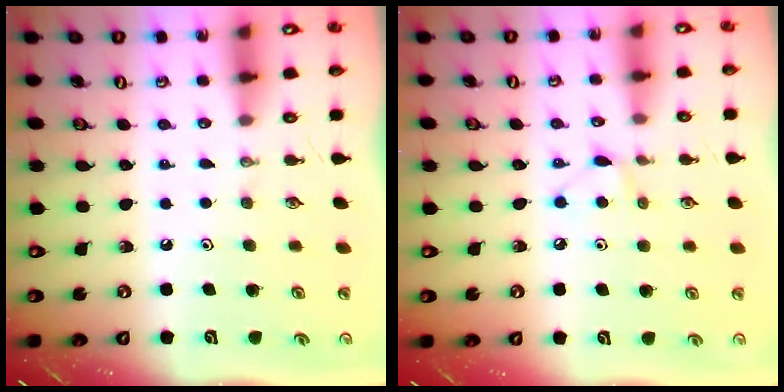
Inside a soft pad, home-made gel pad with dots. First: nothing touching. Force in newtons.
{"total": 5.6, "press": 5.5, "slide": 0.7}